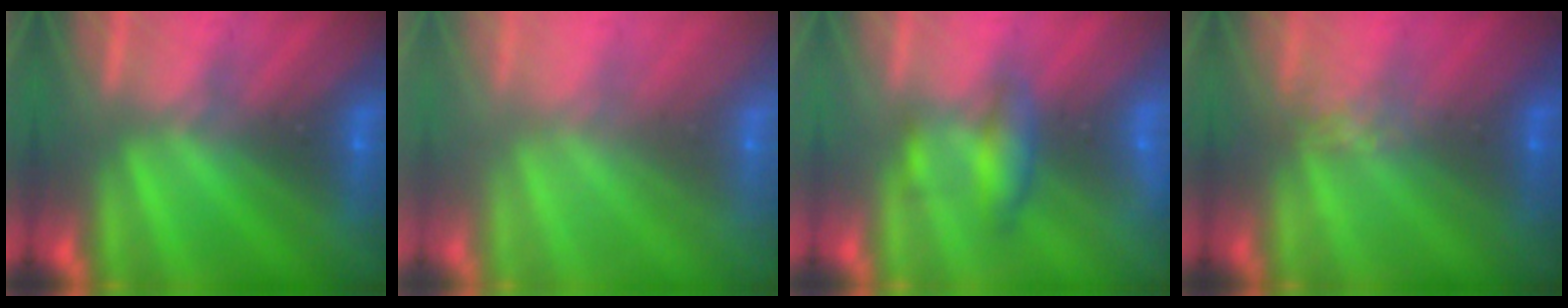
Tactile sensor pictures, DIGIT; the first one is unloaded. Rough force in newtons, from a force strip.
{"total": 7.8}
{"total": 2.0}
{"total": 3.9}